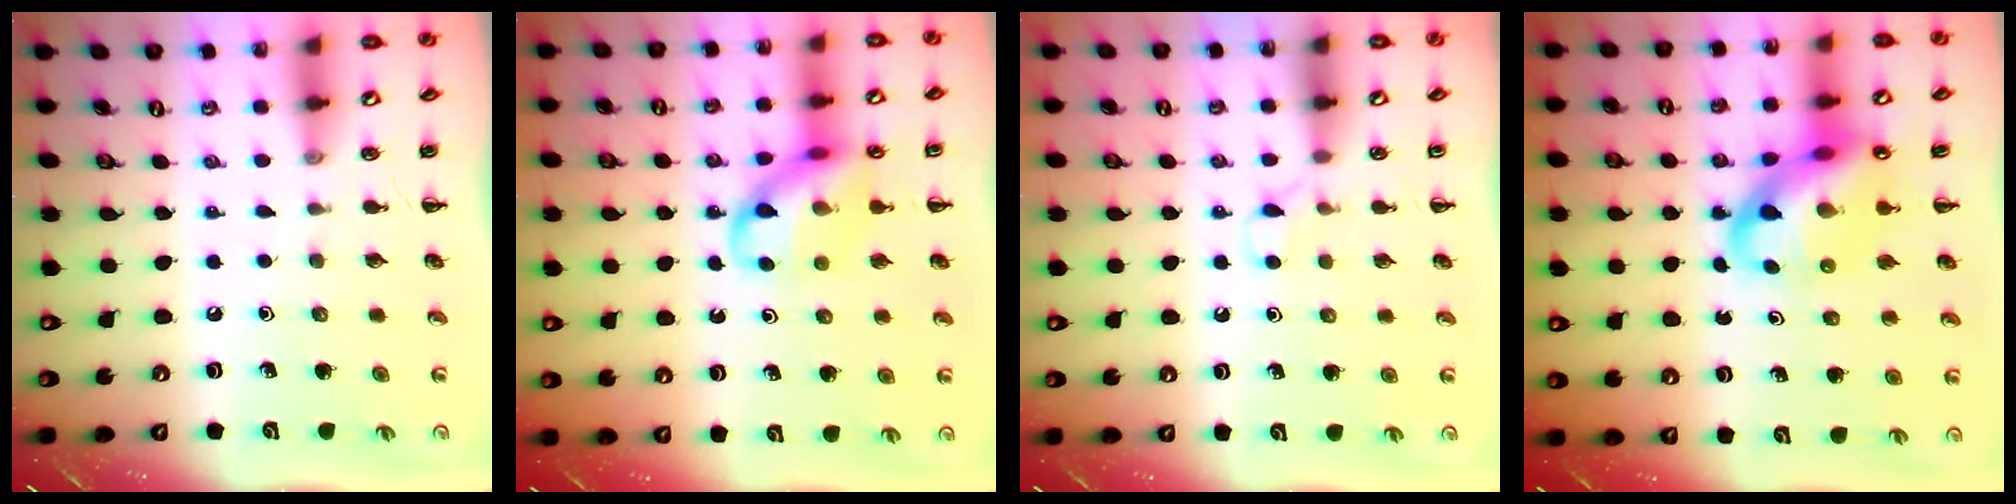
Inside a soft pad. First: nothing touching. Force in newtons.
{"total": 12.4, "press": 12.2, "slide": 2.0}
{"total": 3.5, "press": 3.3, "slide": 1.1}
{"total": 14.7, "press": 14.2, "slide": 3.6}